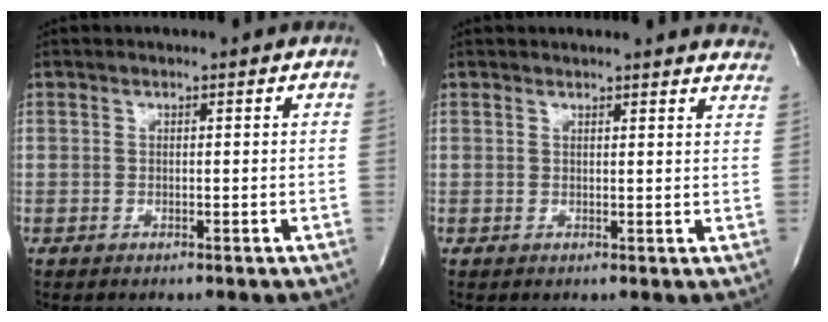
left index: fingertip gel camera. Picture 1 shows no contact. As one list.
[{"total": 13.1, "force": [12.7, 1.8, 2.7], "torque": [-0.017, -0.040, 0.119]}]